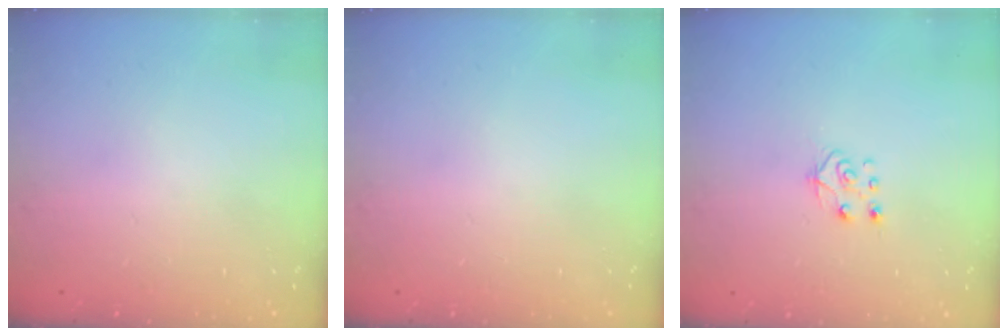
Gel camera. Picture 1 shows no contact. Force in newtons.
{"total": 0.0}
{"total": 6.9, "press": 6.9, "slide": 0.6}